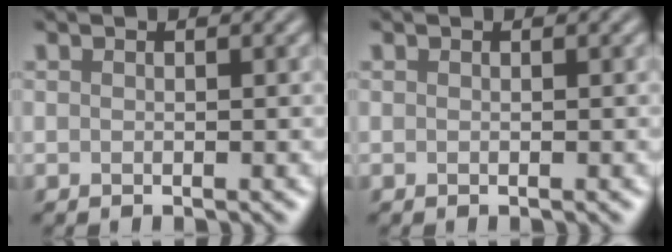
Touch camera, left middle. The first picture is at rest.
{"total": 0.0}